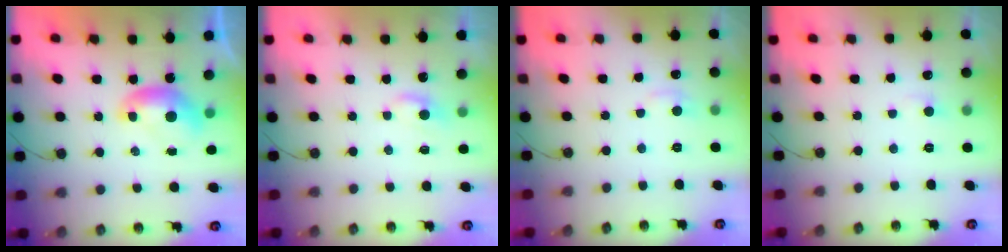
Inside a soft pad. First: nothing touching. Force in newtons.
{"total": 0.7, "press": 0.5, "slide": 0.5}
{"total": 1.2, "press": 1.0, "slide": 0.7}
{"total": 0.8, "press": 0.4, "slide": 0.7}